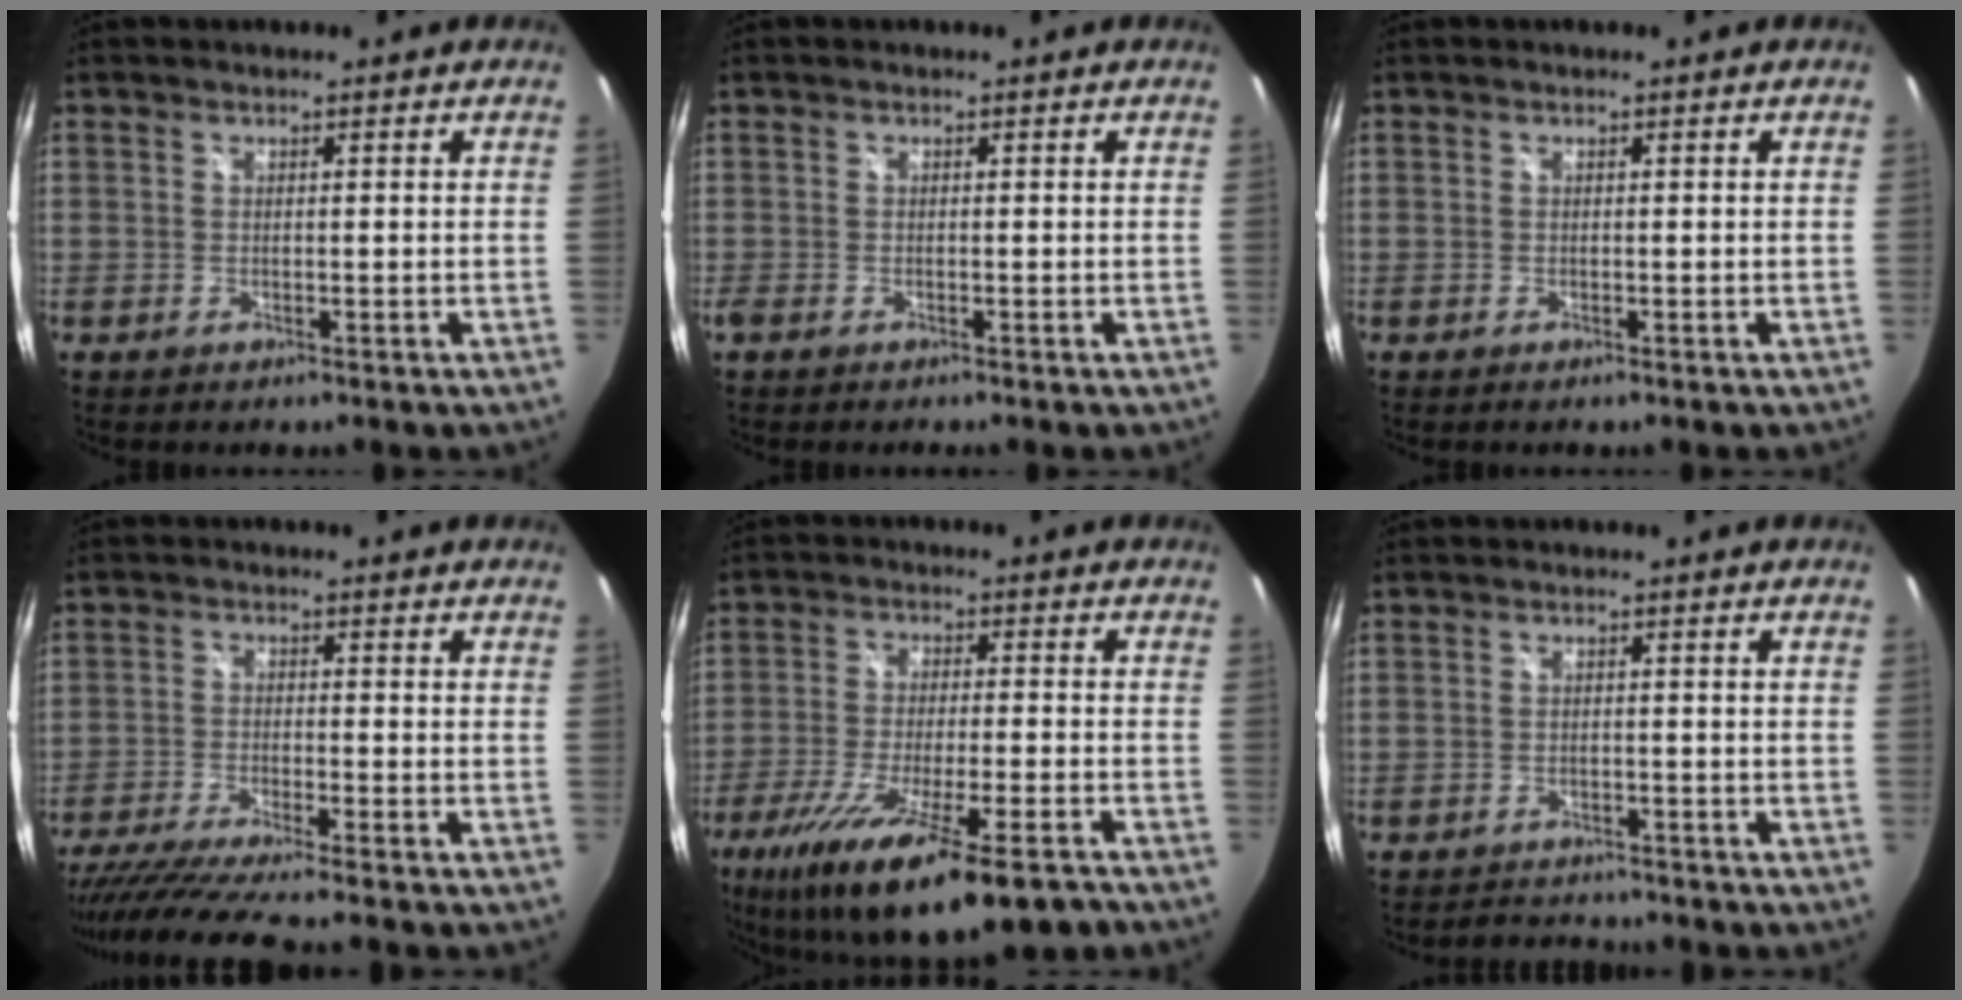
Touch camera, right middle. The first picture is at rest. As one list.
[{"total": 0.9, "force": [-0.7, -0.1, 0.5], "torque": [-0.011, -0.002, -0.015]}, {"total": 0.0}, {"total": 11.9, "force": [-10.1, -0.6, 6.2], "torque": [-0.133, -0.041, -0.172]}, {"total": 19.9, "force": [-13.1, 3.7, 14.6], "torque": [-0.267, -0.068, -0.216]}, {"total": 3.5, "force": [-3.4, 0.9, 0.3], "torque": [-0.014, 0.000, -0.054]}]